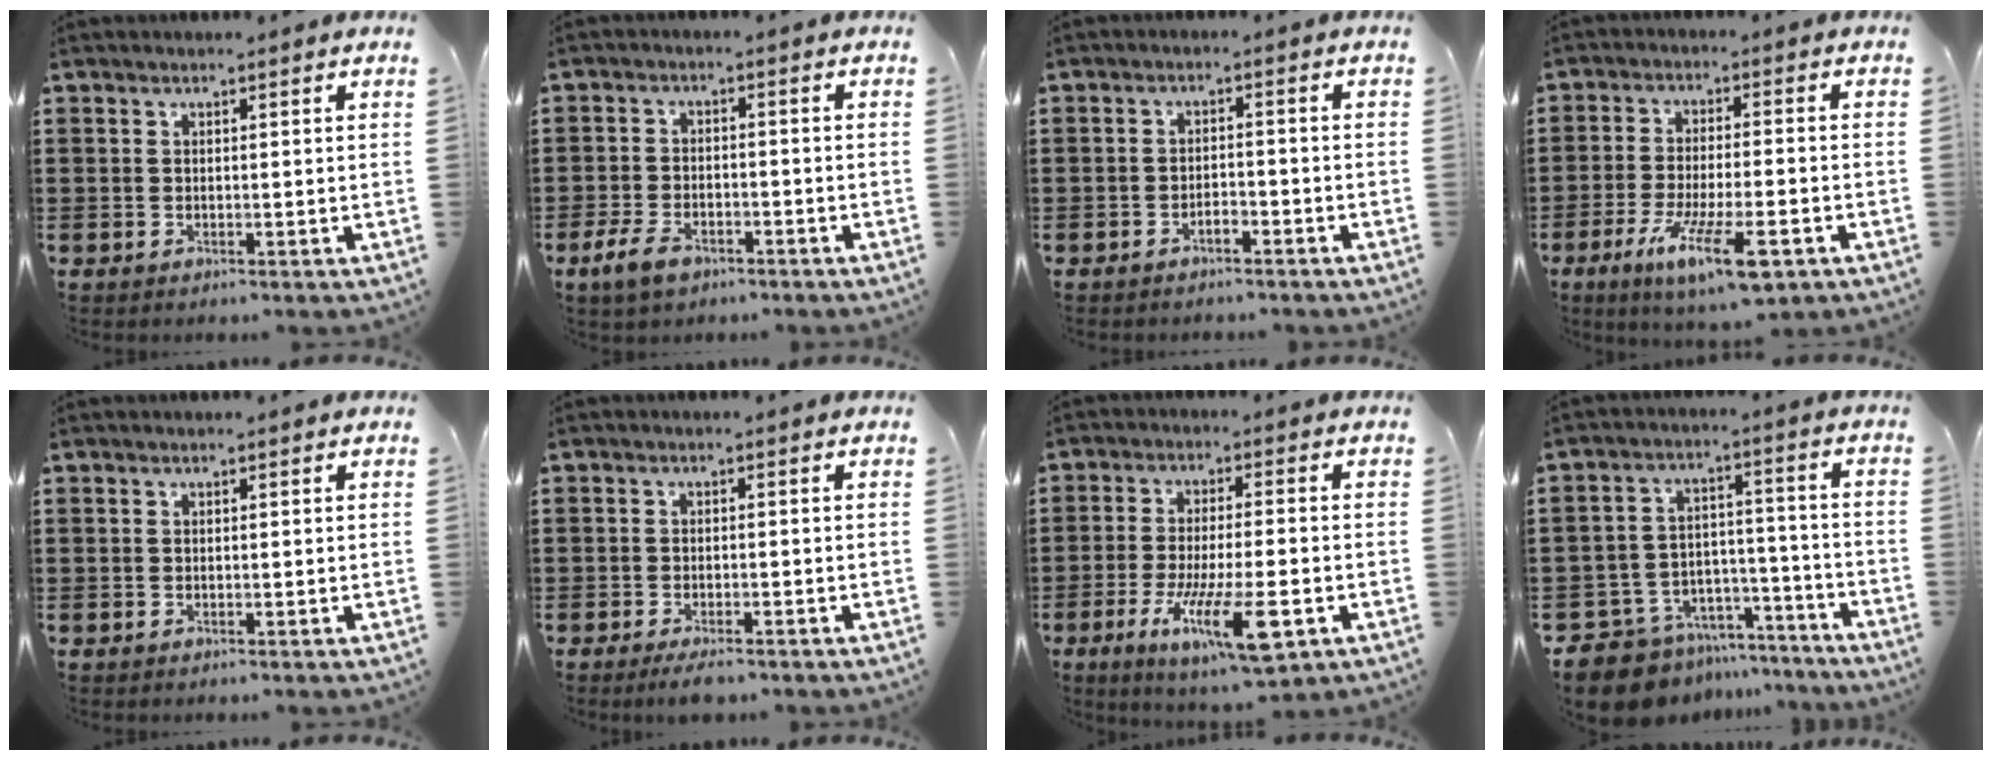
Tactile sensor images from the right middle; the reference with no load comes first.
{"total": 4.2, "force": [-2.8, 2.1, 2.3], "torque": [-0.059, 0.000, -0.056]}
{"total": 2.0, "force": [-1.7, 0.6, 0.8], "torque": [-0.021, 0.001, -0.034]}
{"total": 10.3, "force": [-5.3, 2.4, 8.4], "torque": [-0.161, -0.008, -0.094]}
{"total": 0.0}
{"total": 1.9, "force": [-1.7, 0.3, 0.8], "torque": [-0.023, -0.002, -0.034]}
{"total": 11.4, "force": [-4.8, 2.7, 10.0], "torque": [-0.186, -0.007, -0.081]}
{"total": 9.7, "force": [-9.0, 3.3, 1.6], "torque": [-0.046, 0.027, -0.176]}